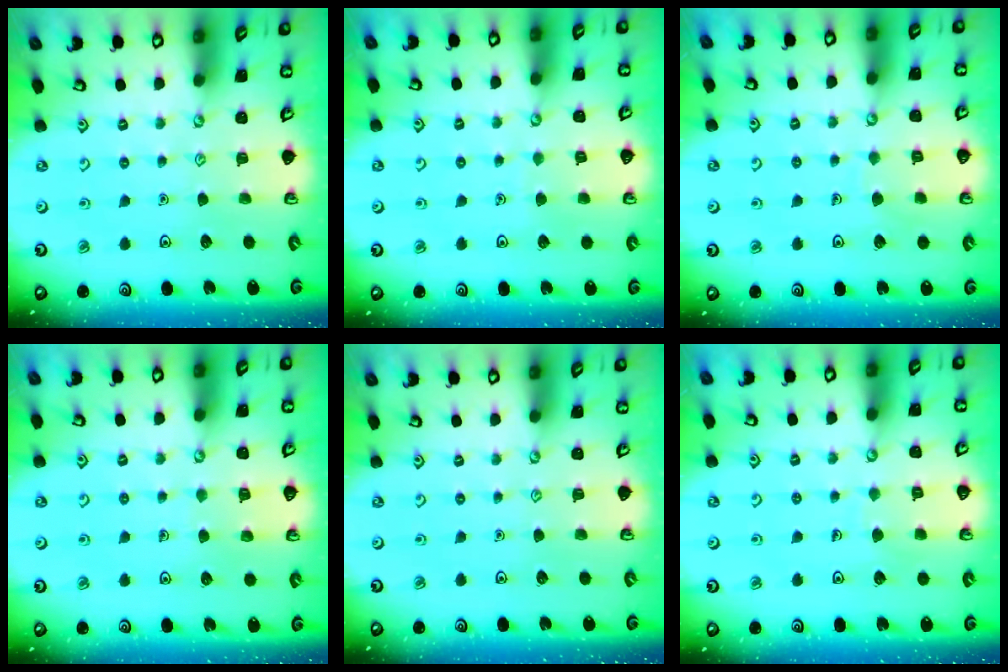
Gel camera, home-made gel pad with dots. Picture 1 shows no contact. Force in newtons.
{"total": 2.7, "press": 2.7, "slide": 0.2}
{"total": 4.3, "press": 4.3, "slide": 0.3}
{"total": 3.9, "press": 3.9, "slide": 0.3}
{"total": 0.0}
{"total": 5.2, "press": 5.2, "slide": 0.3}